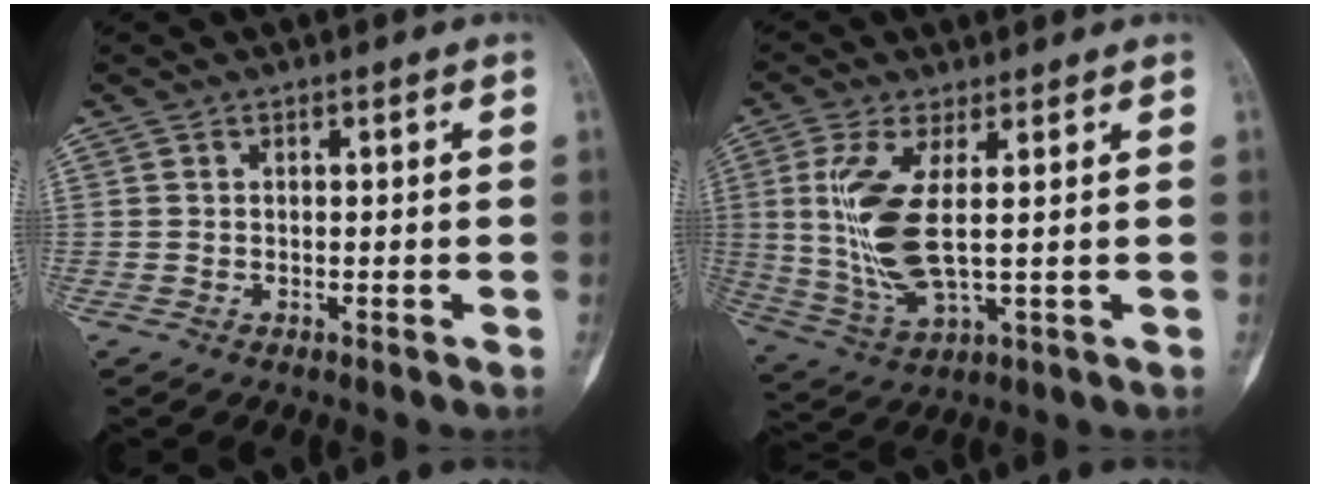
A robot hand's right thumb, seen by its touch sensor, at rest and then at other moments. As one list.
[{"total": 11.7, "force": [1.7, 3.7, 10.9], "torque": [-0.255, -0.017, 0.042]}]